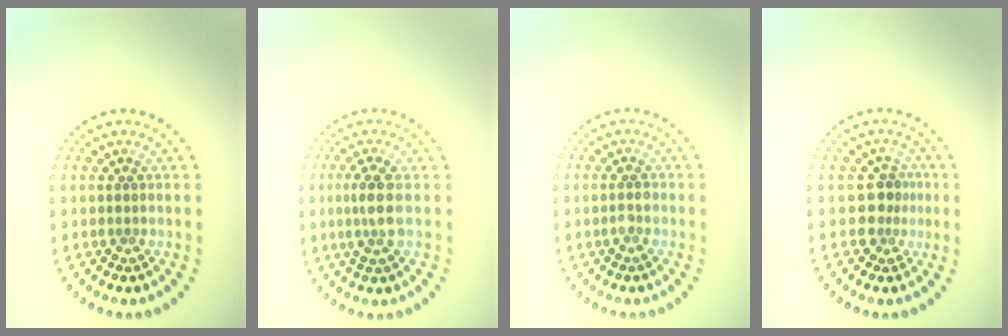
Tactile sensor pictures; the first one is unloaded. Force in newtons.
{"total": 2.6, "press": 2.4, "slide": 1.1}
{"total": 1.0, "press": 1.0, "slide": 0.2}
{"total": 2.3, "press": 1.8, "slide": 1.5}